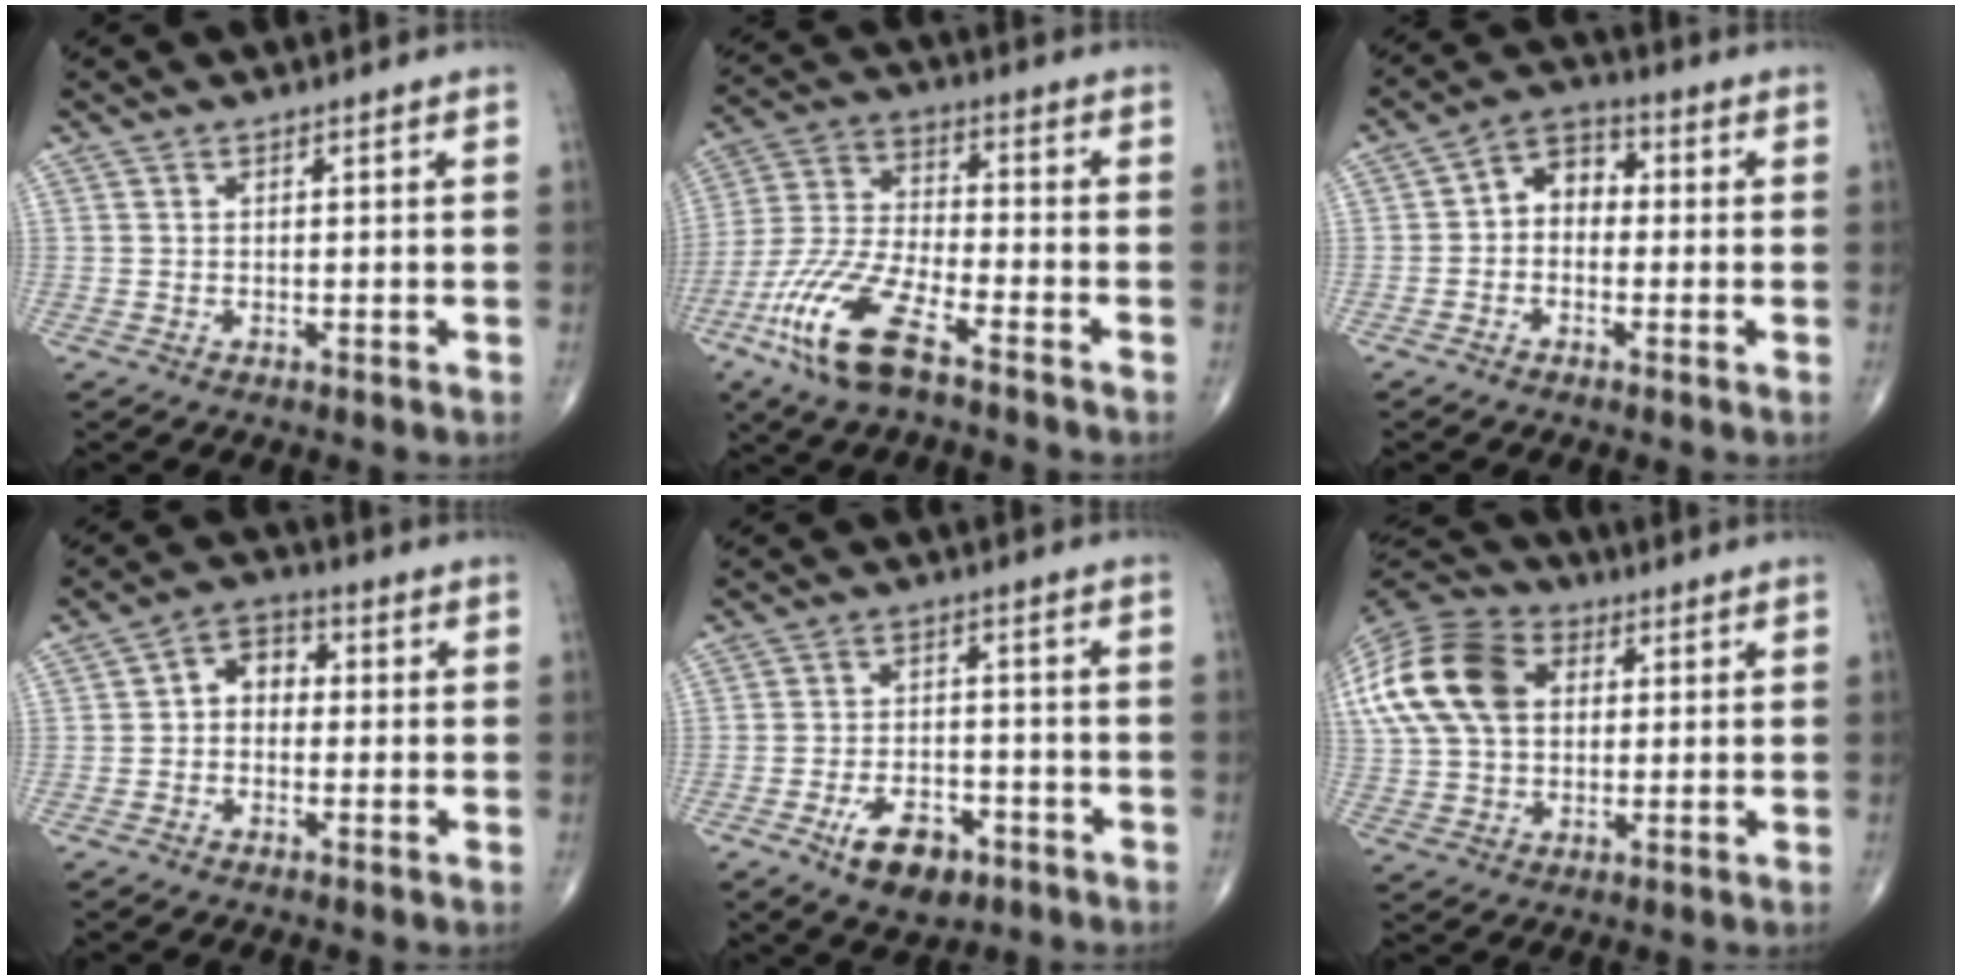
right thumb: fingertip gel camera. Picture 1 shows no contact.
{"total": 14.8, "force": [-8.6, 4.7, 11.1], "torque": [-0.244, 0.026, -0.170]}
{"total": 6.2, "force": [-0.5, 4.7, 4.0], "torque": [-0.040, 0.025, -0.027]}
{"total": 5.6, "force": [-0.2, 4.3, 3.5], "torque": [-0.033, 0.022, -0.017]}
{"total": 8.5, "force": [-4.6, 4.7, 5.4], "torque": [-0.072, 0.023, -0.072]}
{"total": 20.5, "force": [4.6, 14.4, 13.9], "torque": [-0.291, 0.027, 0.079]}